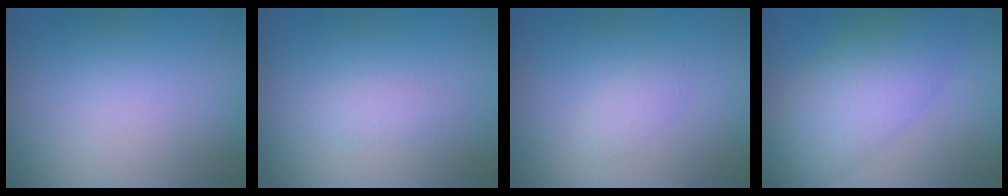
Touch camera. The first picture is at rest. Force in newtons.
{"total": 1.1, "press": 1.1, "slide": 0.1}
{"total": 1.0, "press": 1.0, "slide": 0.0}
{"total": 6.8, "press": 6.8, "slide": 0.2}